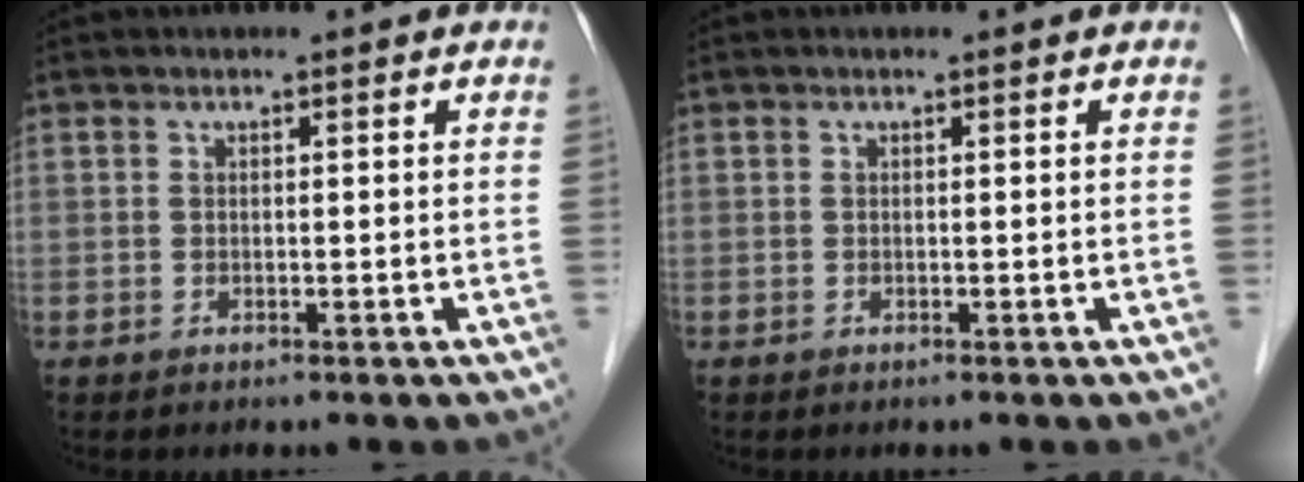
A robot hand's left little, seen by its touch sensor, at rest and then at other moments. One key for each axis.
{"total": 0.0}